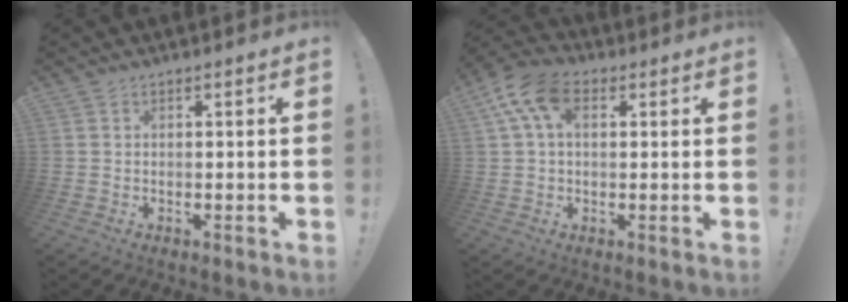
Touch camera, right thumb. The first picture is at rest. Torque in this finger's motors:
{"motor_torque": [1.03, 1.52, 0.28, -0.03, 0.05]}